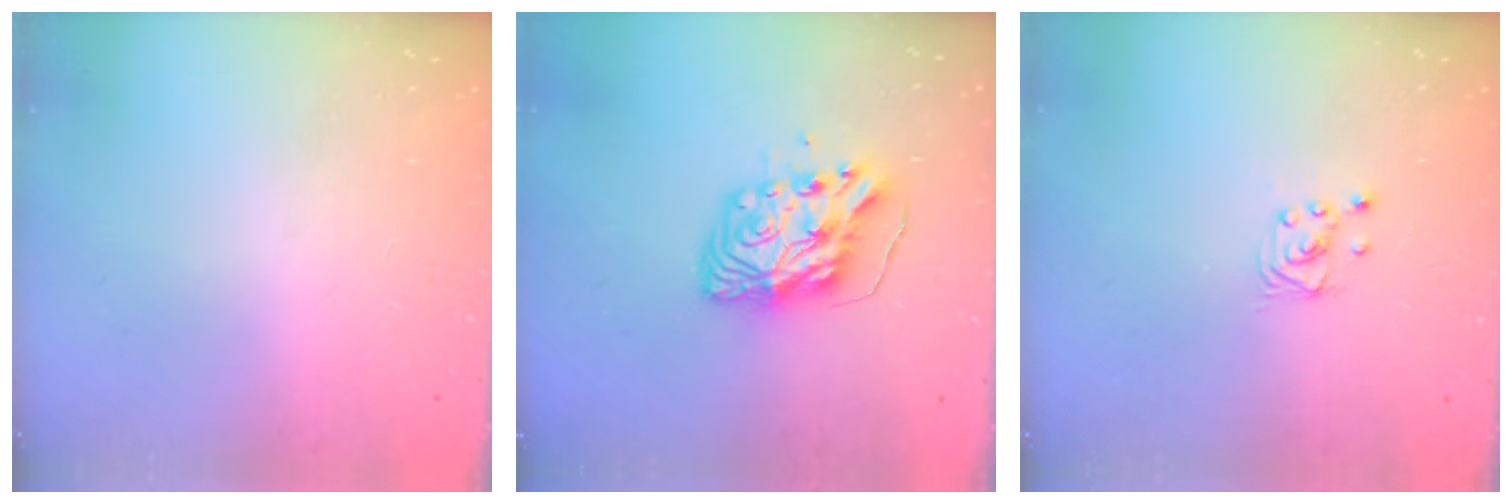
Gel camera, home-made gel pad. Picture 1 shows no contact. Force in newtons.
{"total": 11.0, "press": 10.9, "slide": 1.6}
{"total": 1.6, "press": 1.6, "slide": 0.0}